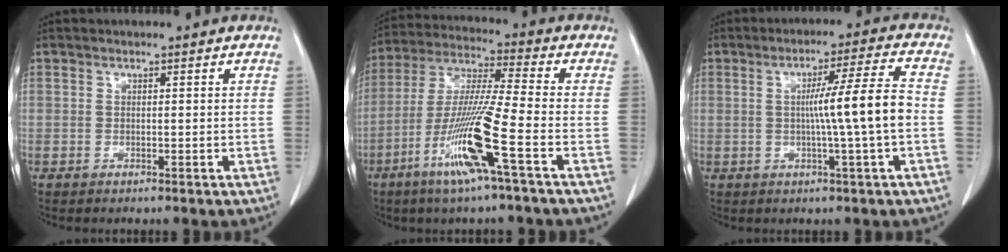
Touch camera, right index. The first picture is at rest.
{"total": 14.1, "force": [-6.0, -0.9, 12.7], "torque": [-0.258, -0.020, -0.120]}
{"total": 8.7, "force": [-0.7, -1.6, 8.6], "torque": [-0.136, 0.002, -0.009]}